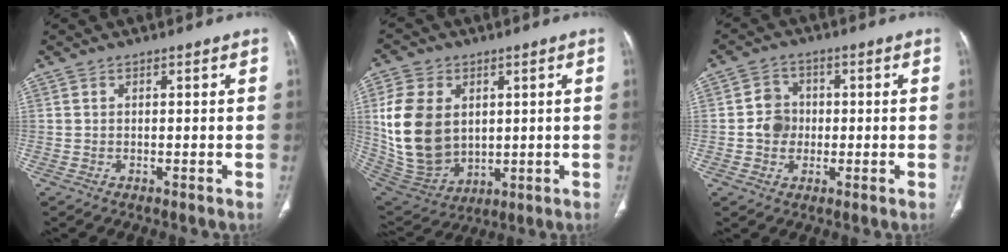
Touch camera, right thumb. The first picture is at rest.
{"total": 17.0, "force": [3.0, 12.4, 11.3], "torque": [-0.203, -0.014, 0.079]}
{"total": 5.4, "force": [-0.4, 4.8, 2.3], "torque": [-0.019, 0.009, -0.012]}